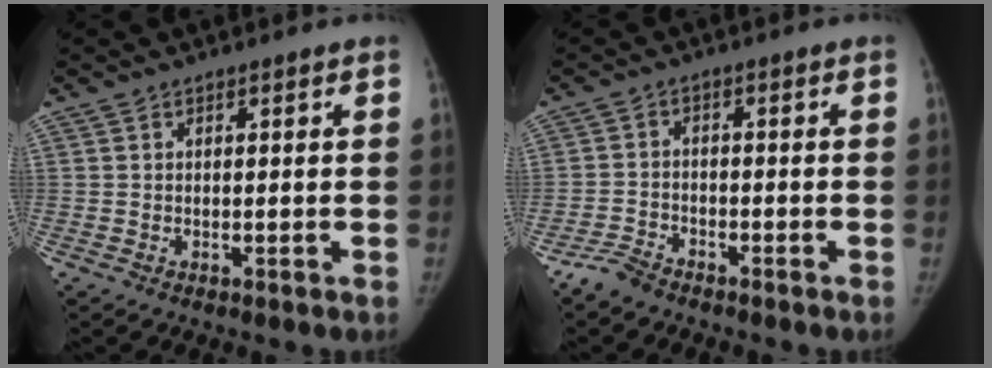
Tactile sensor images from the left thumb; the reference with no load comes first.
{"total": 3.7, "force": [-3.3, 1.3, 0.9], "torque": [-0.023, 0.009, -0.068]}